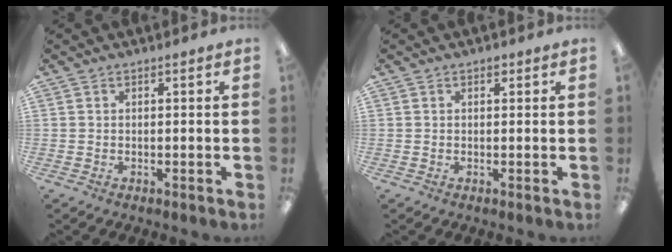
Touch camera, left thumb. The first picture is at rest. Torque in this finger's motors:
{"motor_torque": [0.15, 0.02, 0.01, -0.32, 0.03]}